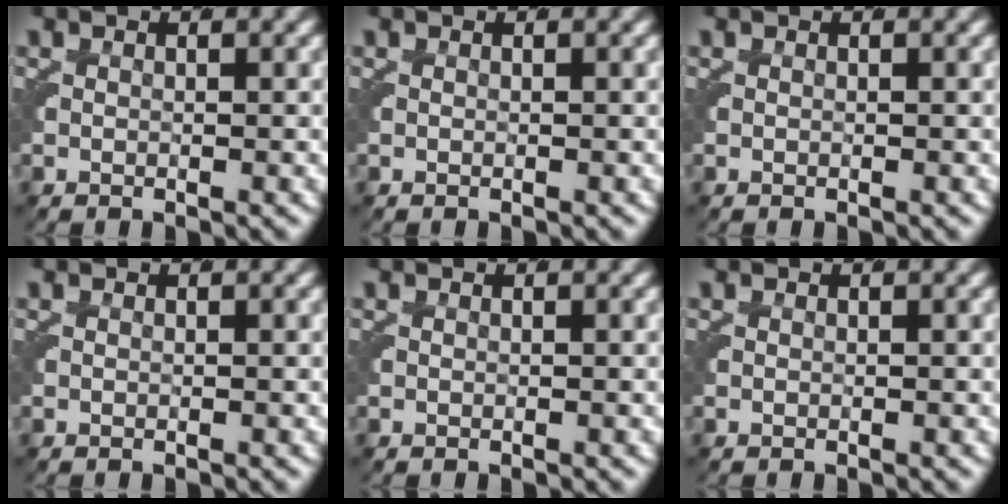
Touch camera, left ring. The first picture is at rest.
{"total": 0.0}
{"total": 0.0}
{"total": 0.0}
{"total": 0.0}
{"total": 0.0}